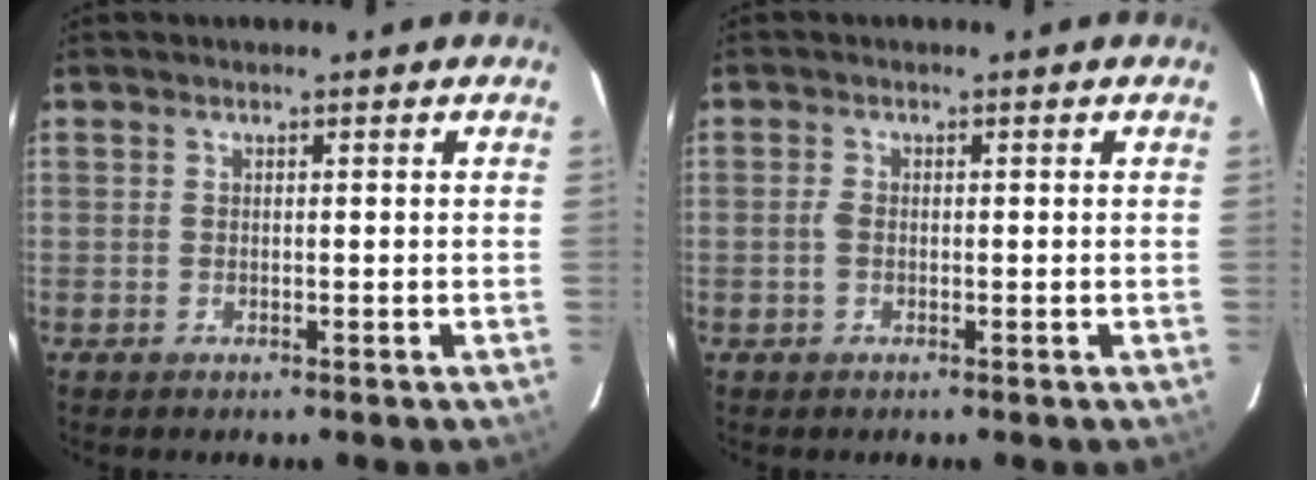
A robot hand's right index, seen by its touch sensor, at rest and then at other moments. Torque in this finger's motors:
{"motor_torque": [0.29, 0.22, 0.23, 0.04]}